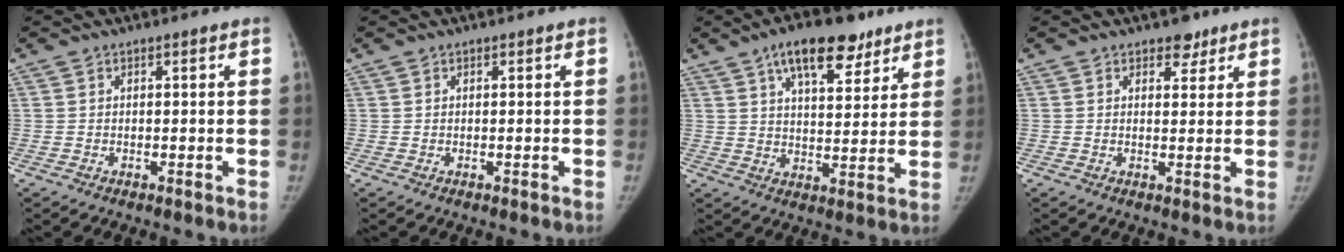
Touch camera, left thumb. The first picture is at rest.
{"total": 0.0}
{"total": 13.2, "force": [8.0, 5.7, 8.8], "torque": [-0.104, -0.028, 0.125]}
{"total": 3.2, "force": [2.3, 1.9, 1.2], "torque": [0.003, -0.013, 0.032]}